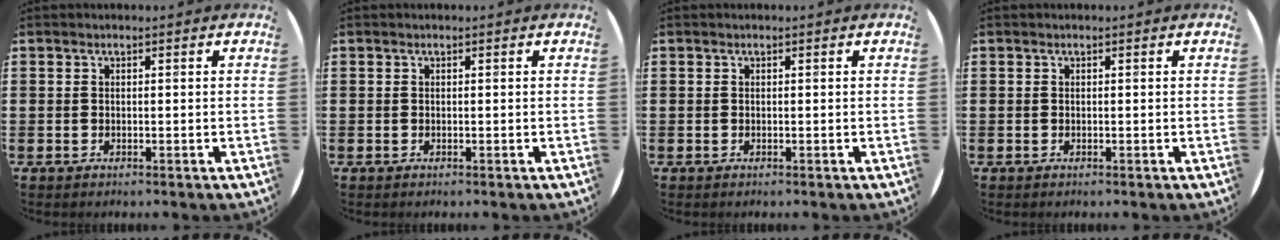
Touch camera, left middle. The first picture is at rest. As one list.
[{"total": 0.0}, {"total": 0.0}, {"total": 0.0}]